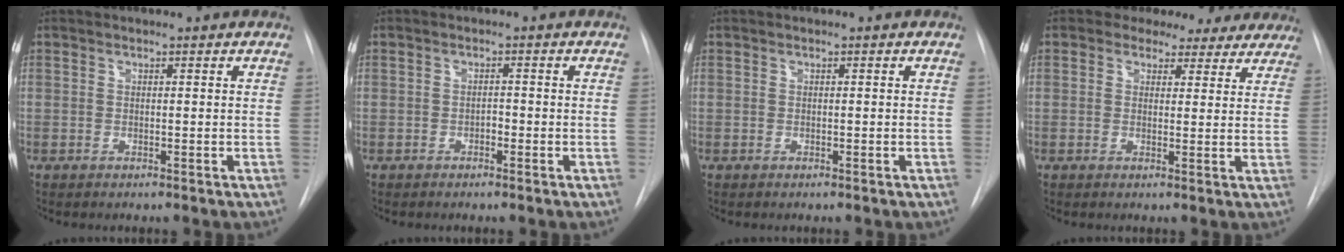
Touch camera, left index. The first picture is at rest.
{"total": 1.0, "force": [-0.6, 0.5, 0.7], "torque": [-0.007, 0.003, -0.012]}
{"total": 0.0}
{"total": 11.1, "force": [9.4, 5.5, 2.1], "torque": [0.004, 0.009, 0.085]}